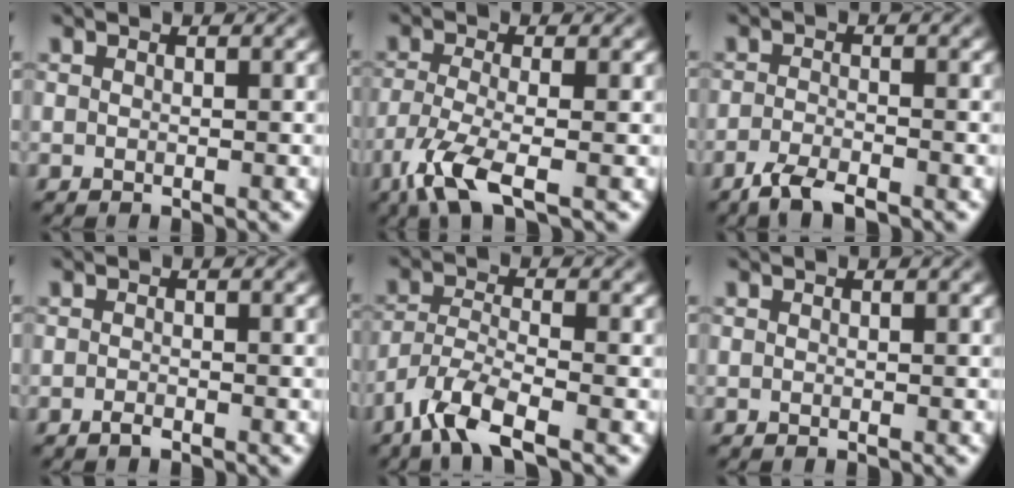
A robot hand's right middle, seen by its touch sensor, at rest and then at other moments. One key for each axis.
{"total": 4.8, "fx": -2.9, "fy": 1.1, "fz": 3.7, "tx": -0.085, "ty": -0.011, "tz": -0.067}
{"total": 3.2, "fx": -2.4, "fy": 0.6, "fz": 1.9, "tx": -0.043, "ty": -0.005, "tz": -0.053}
{"total": 0.7, "fx": -0.5, "fy": 0.2, "fz": 0.5, "tx": -0.009, "ty": 0.002, "tz": -0.011}
{"total": 5.6, "fx": -3.9, "fy": 1.3, "fz": 3.7, "tx": -0.078, "ty": -0.007, "tz": -0.086}
{"total": 0.0}